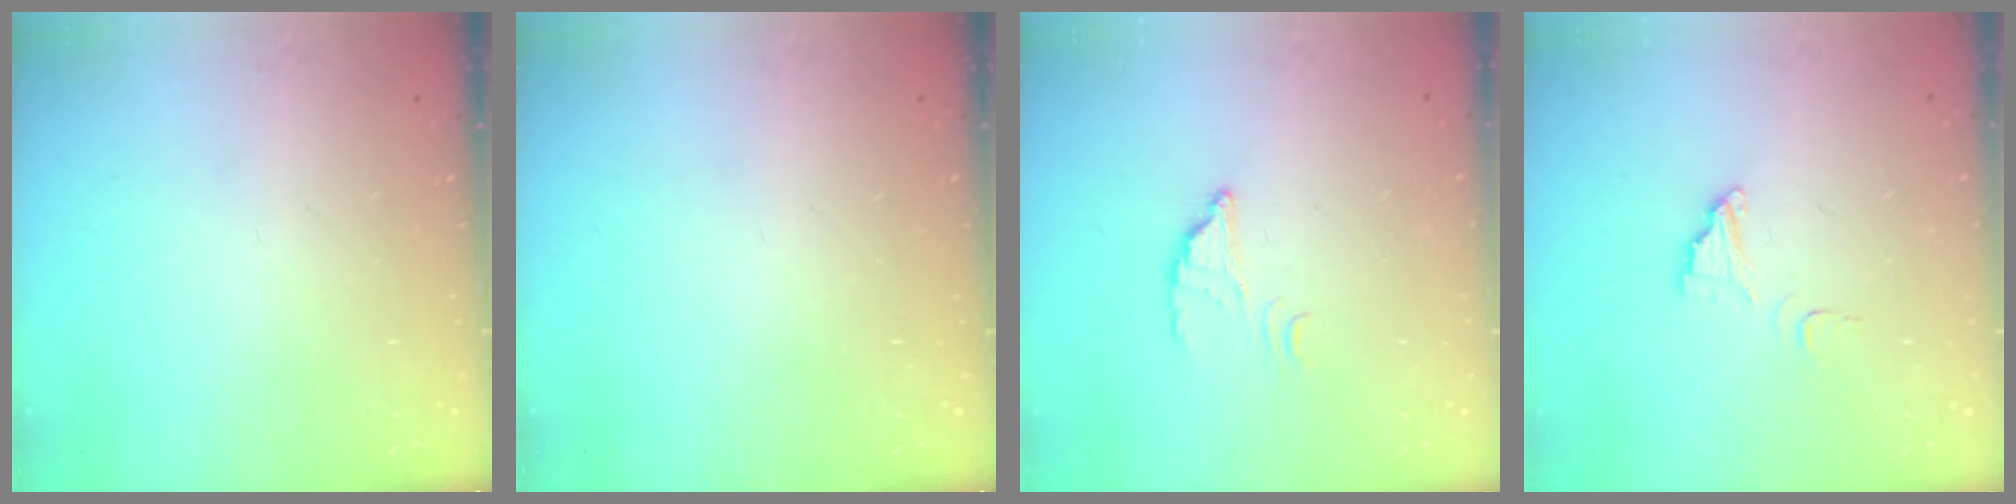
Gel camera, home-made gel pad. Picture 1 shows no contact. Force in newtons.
{"total": 0.0}
{"total": 2.7, "press": 2.7, "slide": 0.2}
{"total": 6.2, "press": 6.2, "slide": 0.6}